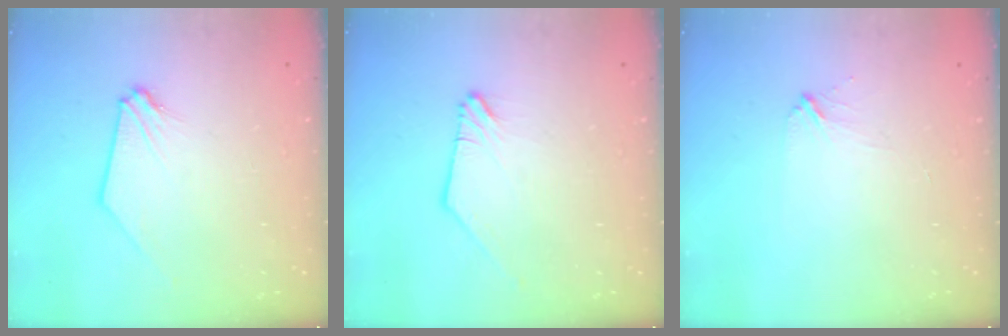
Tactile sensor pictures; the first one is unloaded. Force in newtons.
{"total": 0.0}
{"total": 2.1, "press": 2.1, "slide": 0.1}